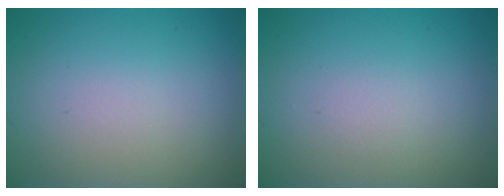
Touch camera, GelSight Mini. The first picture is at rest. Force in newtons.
{"total": 0.5, "press": 0.5, "slide": 0.1}